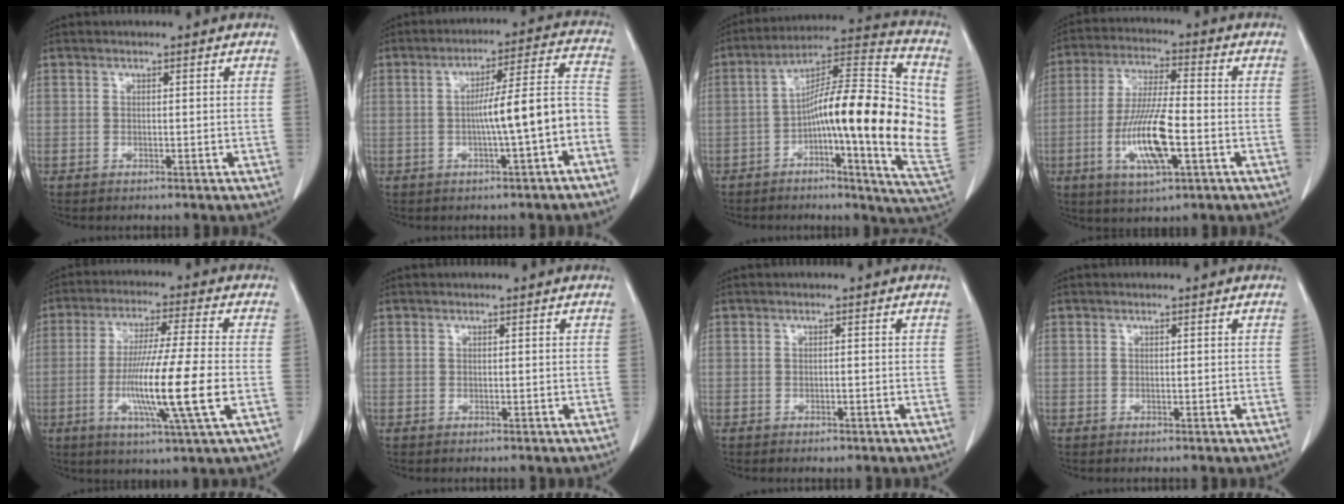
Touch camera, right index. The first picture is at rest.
{"total": 9.9, "force": [-2.9, 0.3, 9.5], "torque": [-0.136, 0.032, -0.041]}
{"total": 22.7, "force": [-0.2, 3.1, 22.4], "torque": [-0.307, 0.028, -0.010]}
{"total": 11.8, "force": [-3.4, 2.1, 11.1], "torque": [-0.222, -0.010, -0.061]}
{"total": 13.9, "force": [-3.0, -0.9, 13.5], "torque": [-0.254, -0.020, -0.060]}
{"total": 0.0}
{"total": 1.0, "force": [-0.6, 0.4, 0.6], "torque": [-0.012, -0.001, -0.002]}
{"total": 0.0}